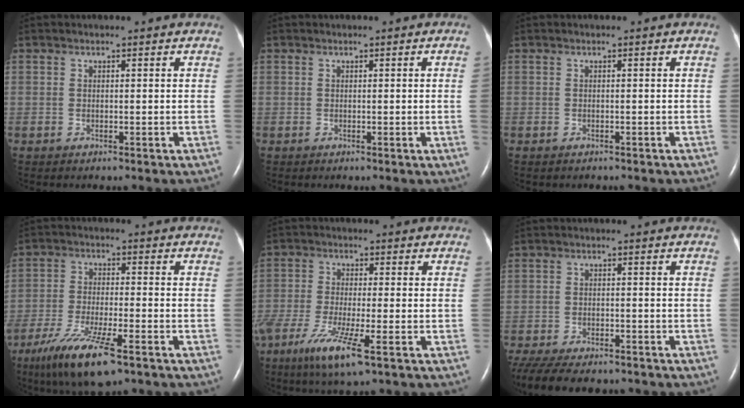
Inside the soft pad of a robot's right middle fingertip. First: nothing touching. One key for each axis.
{"total": 1.5, "fx": -0.1, "fy": -0.7, "fz": 1.3, "tx": -0.015, "ty": -0.001, "tz": -0.001}
{"total": 0.9, "fx": -0.8, "fy": 0.4, "fz": 0.3, "tx": -0.008, "ty": 0.000, "tz": -0.006}
{"total": 11.2, "fx": -6.9, "fy": 2.0, "fz": 8.6, "tx": -0.168, "ty": -0.027, "tz": -0.120}
{"total": 8.8, "fx": -4.7, "fy": 0.7, "fz": 7.4, "tx": -0.154, "ty": -0.027, "tz": -0.086}
{"total": 15.7, "fx": -12.9, "fy": 5.4, "fz": 7.3, "tx": -0.180, "ty": -0.025, "tz": -0.177}